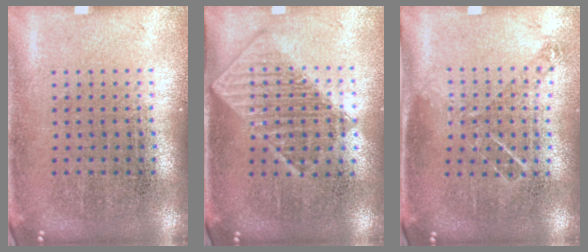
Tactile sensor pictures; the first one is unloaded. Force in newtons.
{"total": 1.4, "press": 1.3, "slide": 0.6}
{"total": 0.8, "press": 0.8, "slide": 0.2}